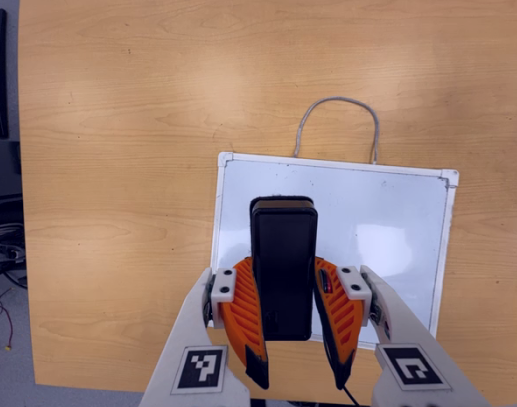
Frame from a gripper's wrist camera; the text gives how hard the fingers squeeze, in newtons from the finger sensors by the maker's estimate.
{"total": 8.6, "left": 6.4, "right": 10.8}